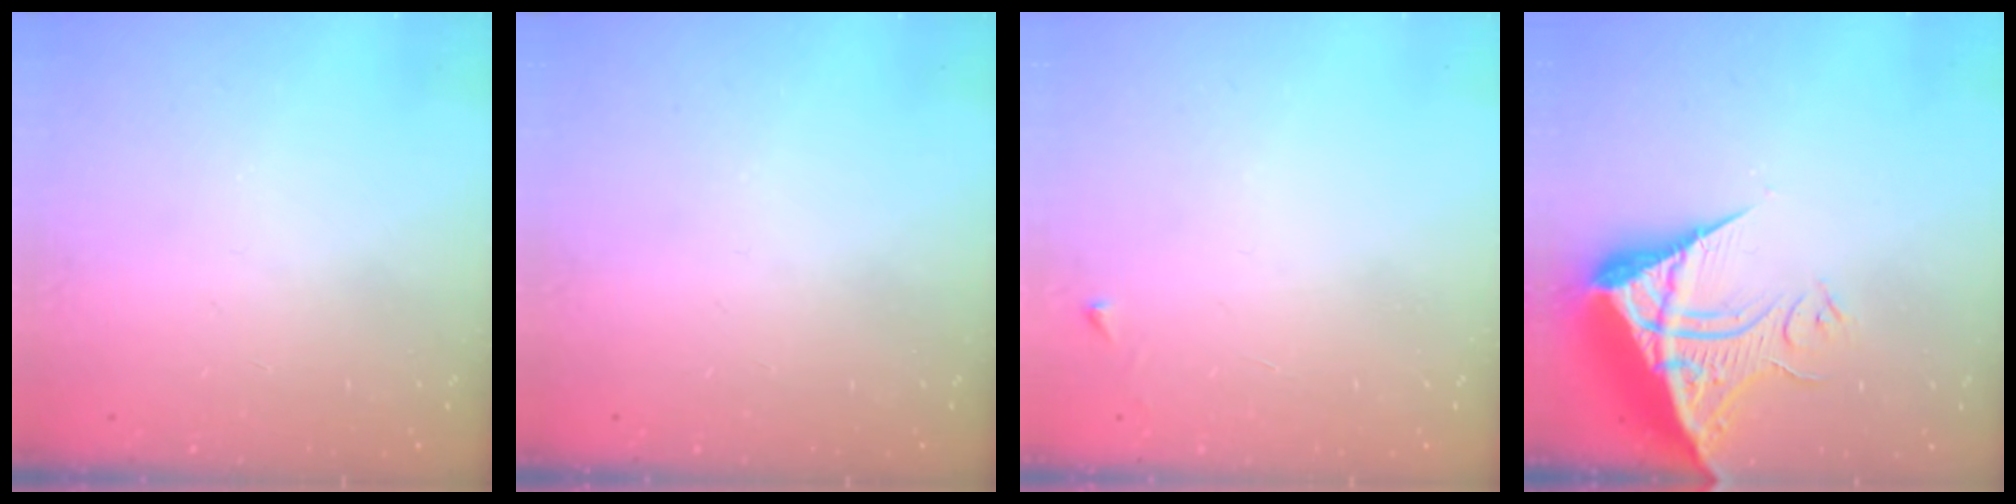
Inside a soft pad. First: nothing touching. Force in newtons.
{"total": 0.0}
{"total": 2.6, "press": 2.6, "slide": 0.3}
{"total": 13.9, "press": 13.9, "slide": 1.3}